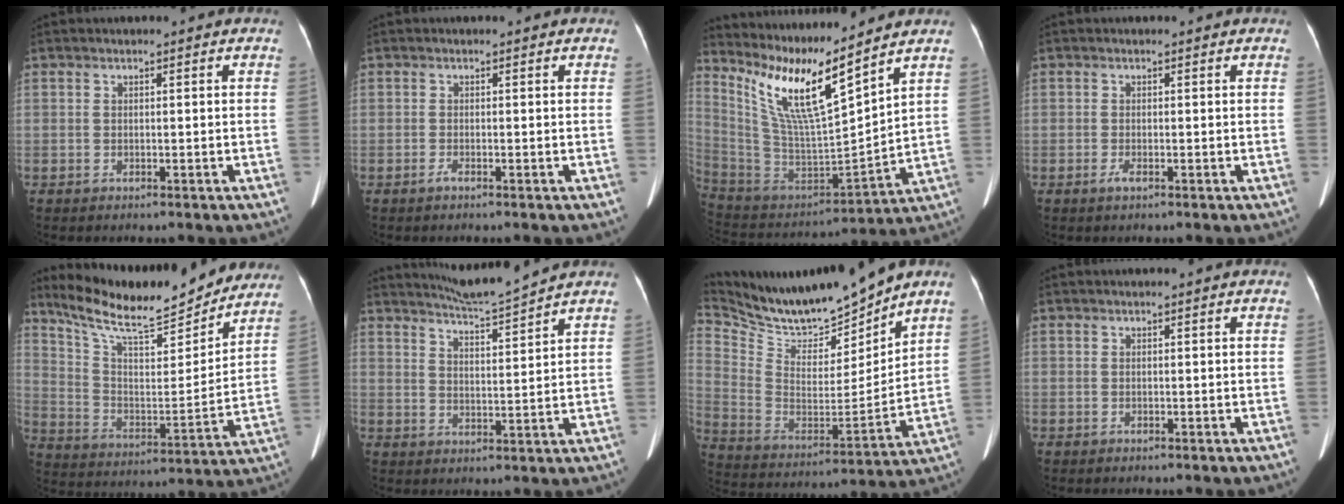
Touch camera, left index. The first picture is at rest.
{"total": 0.5, "force": [-0.3, 0.1, 0.5], "torque": [-0.010, -0.001, -0.006]}
{"total": 15.3, "force": [11.1, 0.8, 10.6], "torque": [-0.217, -0.007, 0.217]}
{"total": 1.0, "force": [-0.2, 0.2, 0.9], "torque": [-0.018, -0.001, -0.005]}
{"total": 21.5, "force": [18.9, 4.2, 9.3], "torque": [-0.157, -0.004, 0.292]}
{"total": 6.8, "force": [6.4, -1.5, 1.4], "torque": [-0.038, -0.012, 0.115]}
{"total": 16.2, "force": [15.1, 2.1, 5.3], "torque": [-0.121, -0.018, 0.282]}
{"total": 0.0}